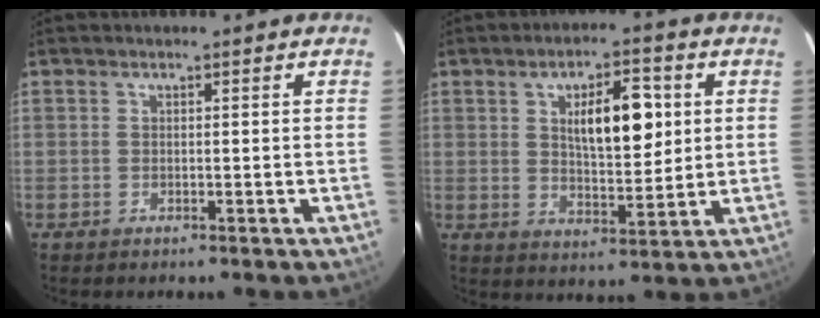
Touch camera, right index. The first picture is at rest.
{"total": 9.7, "force": [2.5, 3.4, 8.7], "torque": [-0.138, 0.007, 0.047]}